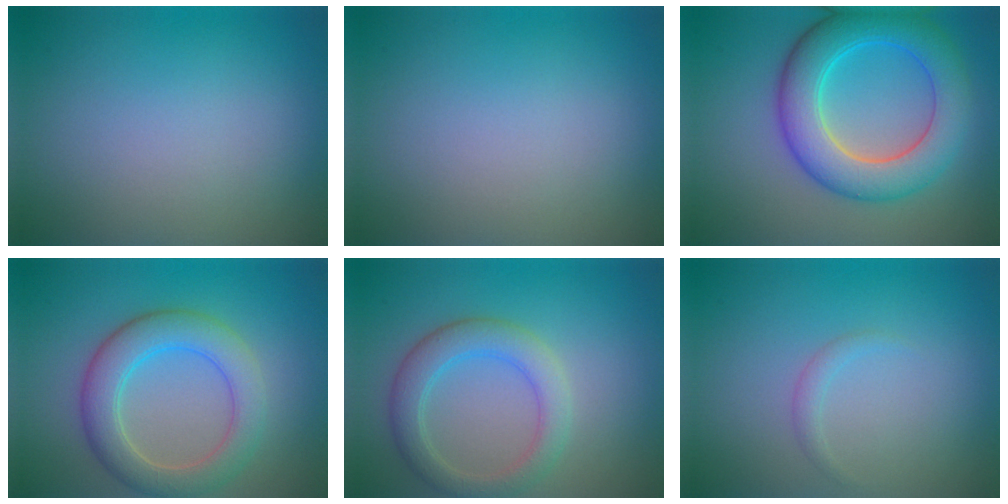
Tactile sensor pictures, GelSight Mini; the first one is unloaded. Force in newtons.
{"total": 0.0}
{"total": 7.7, "press": 7.7, "slide": 0.3}
{"total": 5.4, "press": 5.4, "slide": 0.1}
{"total": 3.9, "press": 3.9, "slide": 0.5}
{"total": 0.9, "press": 0.9, "slide": 0.0}